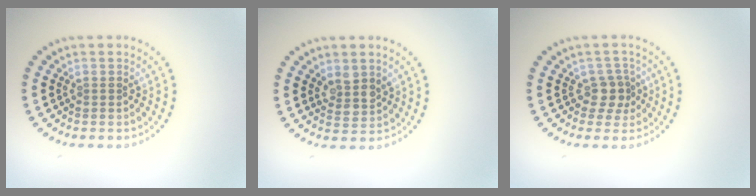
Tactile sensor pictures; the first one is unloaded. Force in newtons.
{"total": 2.3, "press": 2.0, "slide": 1.1}
{"total": 2.1, "press": 1.7, "slide": 1.2}